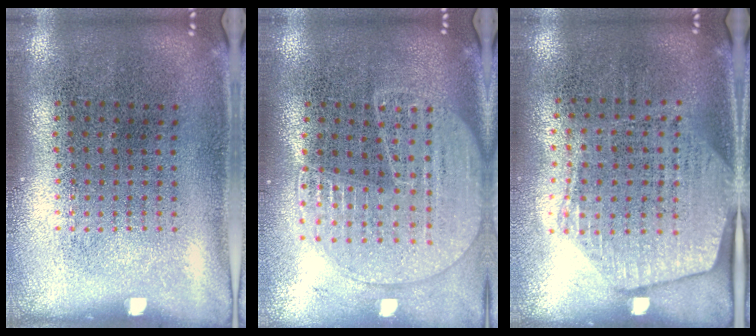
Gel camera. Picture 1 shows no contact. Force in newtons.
{"total": 1.7, "press": 1.6, "slide": 0.6}
{"total": 1.9, "press": 1.7, "slide": 0.8}